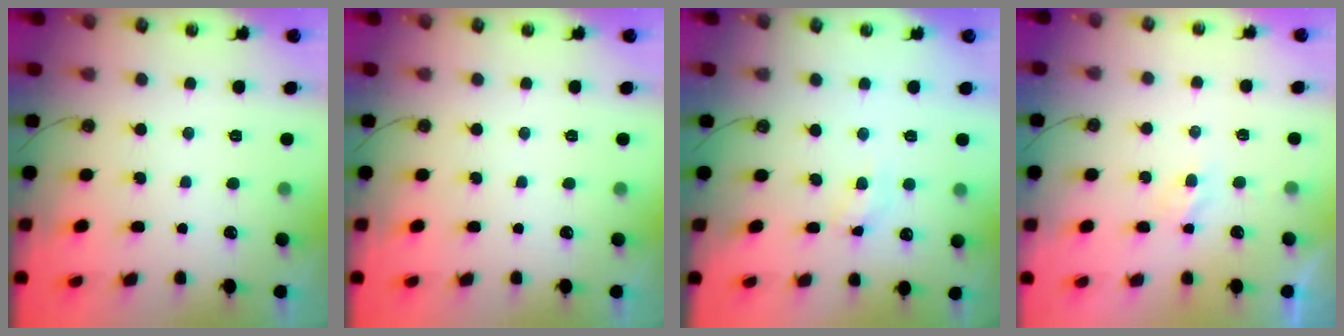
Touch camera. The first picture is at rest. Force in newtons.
{"total": 0.0}
{"total": 4.4, "press": 4.3, "slide": 0.5}
{"total": 2.8, "press": 2.8, "slide": 0.2}